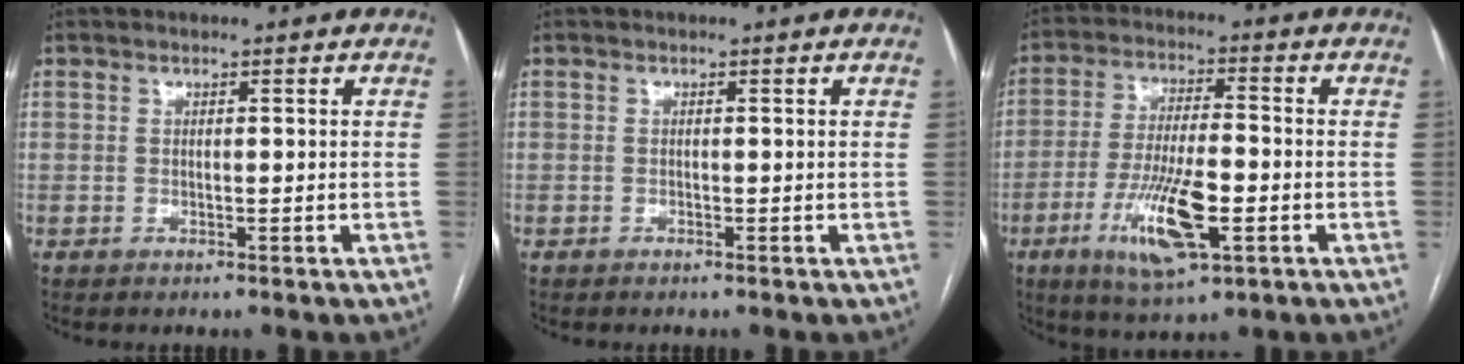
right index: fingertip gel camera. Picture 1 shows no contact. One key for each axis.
{"total": 0.0}
{"total": 12.1, "fx": -4.4, "fy": 2.6, "fz": 11.0, "tx": -0.219, "ty": -0.014, "tz": -0.075}